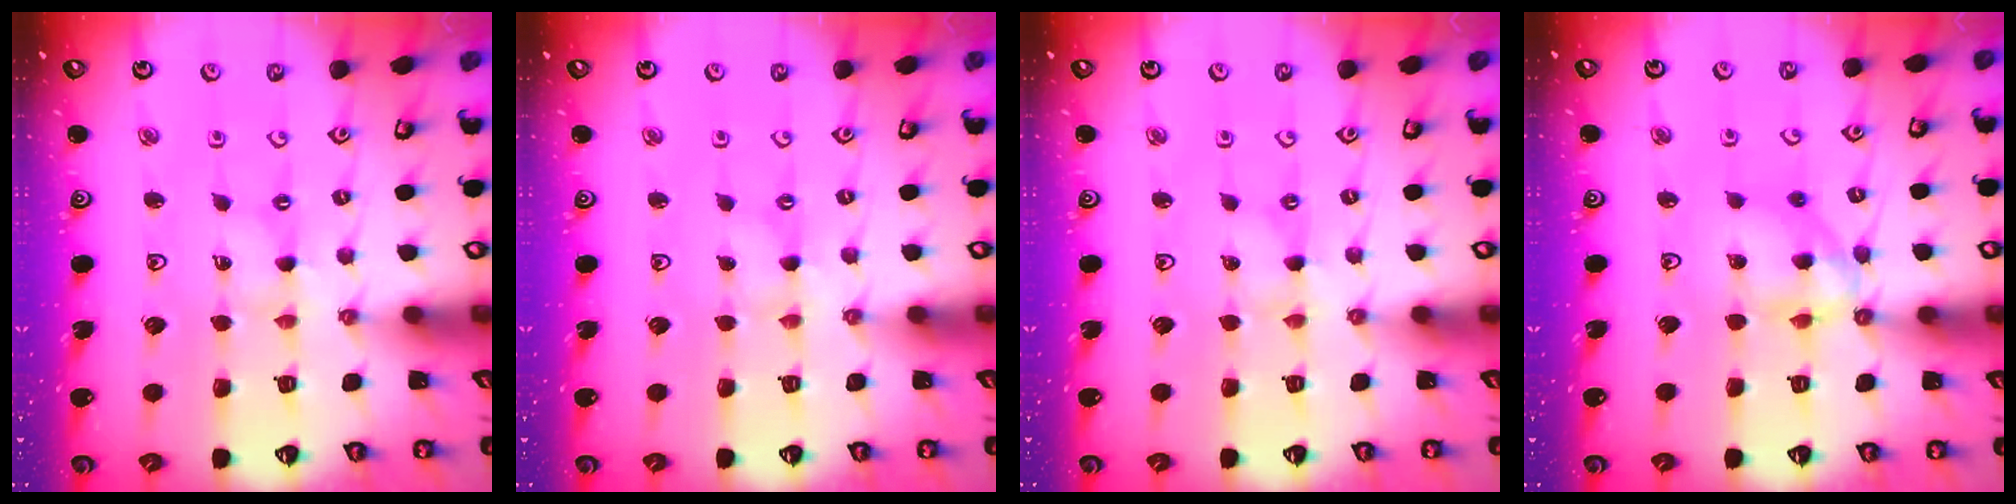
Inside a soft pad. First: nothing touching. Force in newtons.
{"total": 0.0}
{"total": 0.0}
{"total": 11.0, "press": 10.9, "slide": 1.1}